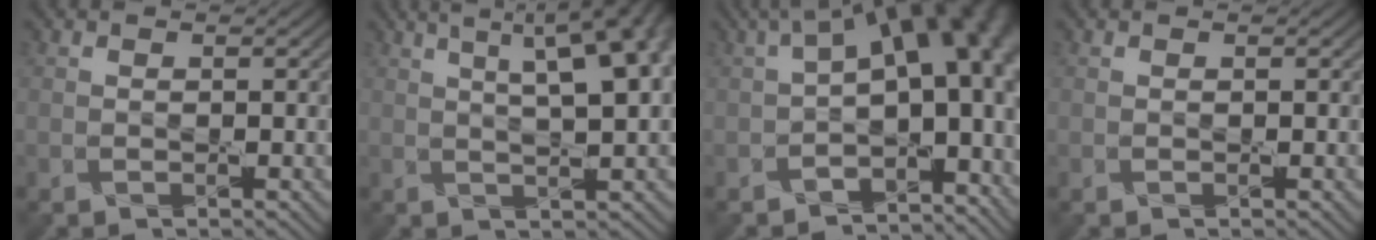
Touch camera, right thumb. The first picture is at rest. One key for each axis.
{"total": 14.3, "fx": 5.6, "fy": 5.2, "fz": 12.0, "tx": -0.147, "ty": 0.055, "tz": 0.063}
{"total": 15.3, "fx": 0.0, "fy": 8.2, "fz": 12.9, "tx": -0.172, "ty": -0.007, "tz": 0.029}
{"total": 0.0}